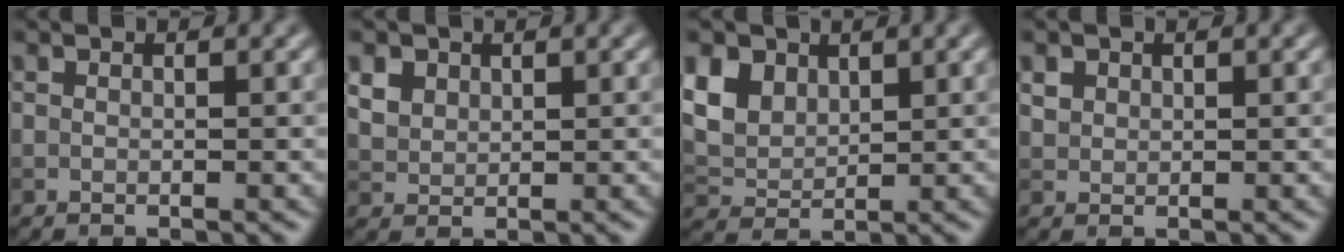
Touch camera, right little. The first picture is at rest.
{"total": 2.5, "force": [1.3, 1.9, 1.0], "torque": [-0.028, -0.003, 0.034]}
{"total": 5.0, "force": [2.5, 3.5, 2.6], "torque": [-0.073, 0.004, 0.054]}
{"total": 1.1, "force": [0.6, 0.9, 0.3], "torque": [-0.004, 0.000, 0.013]}